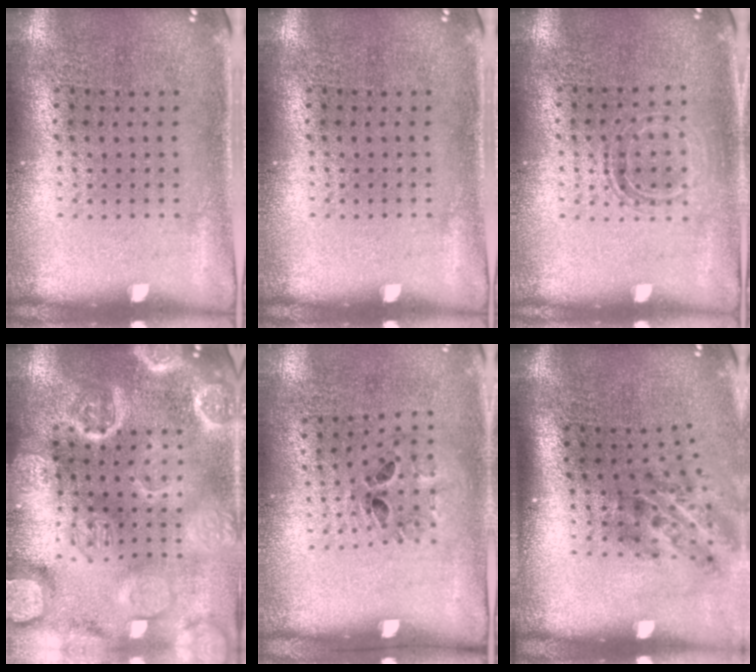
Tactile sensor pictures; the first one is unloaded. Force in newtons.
{"total": 0.0}
{"total": 1.2, "press": 1.1, "slide": 0.6}
{"total": 5.1, "press": 5.1, "slide": 0.7}
{"total": 1.3, "press": 0.7, "slide": 1.1}
{"total": 2.1, "press": 1.3, "slide": 1.6}